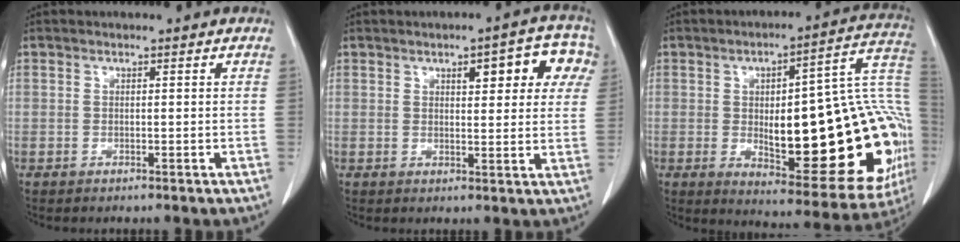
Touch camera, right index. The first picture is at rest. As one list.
[{"total": 8.8, "force": [3.6, 3.0, 7.4], "torque": [-0.077, 0.021, 0.040]}, {"total": 30.1, "force": [-2.9, 7.9, 28.9], "torque": [-0.294, 0.029, -0.021]}]